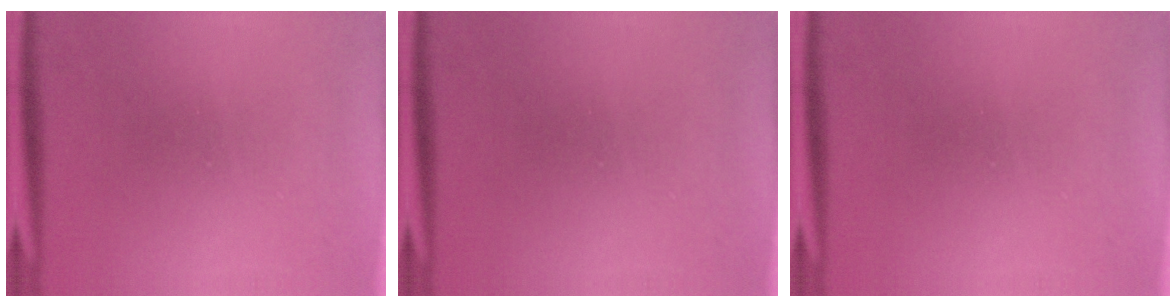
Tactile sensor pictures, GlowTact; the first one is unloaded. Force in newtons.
{"total": 0.0}
{"total": 0.0}